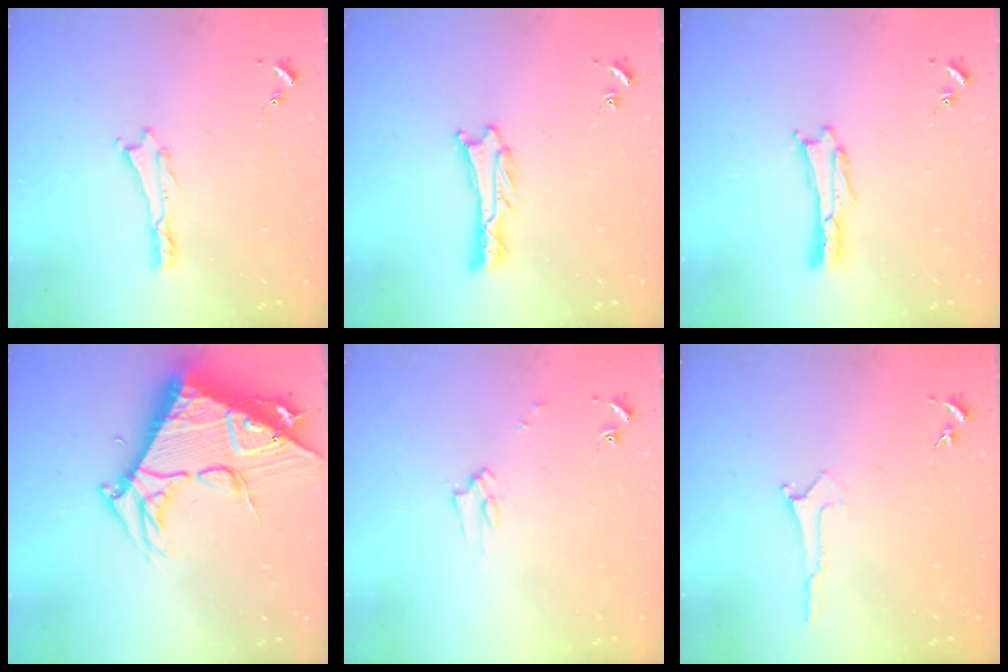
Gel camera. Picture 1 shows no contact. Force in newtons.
{"total": 0.9, "press": 0.8, "slide": 0.1}
{"total": 0.0}
{"total": 11.1, "press": 11.1, "slide": 1.3}
{"total": 2.2, "press": 2.2, "slide": 0.2}
{"total": 0.0}